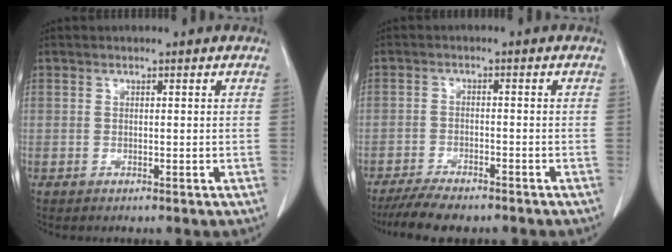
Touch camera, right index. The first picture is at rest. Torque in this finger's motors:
{"motor_torque": [0.16, -0.26, 0.29, 0.08]}